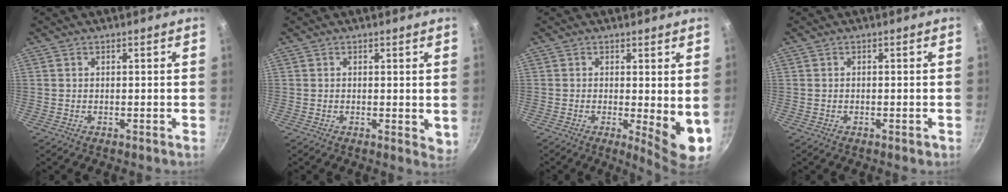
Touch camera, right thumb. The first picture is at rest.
{"total": 2.8, "force": [0.6, 1.5, 2.2], "torque": [-0.024, -0.005, 0.007]}
{"total": 7.8, "force": [-0.2, 2.2, 7.5], "torque": [-0.095, -0.020, 0.001]}
{"total": 0.8, "force": [-0.4, 0.4, 0.6], "torque": [-0.011, 0.004, -0.006]}